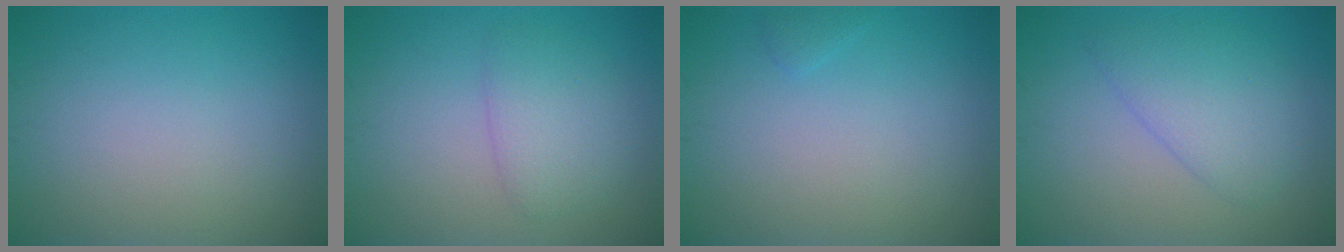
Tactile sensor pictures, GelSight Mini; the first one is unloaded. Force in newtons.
{"total": 2.9, "press": 2.9, "slide": 0.2}
{"total": 0.6, "press": 0.6, "slide": 0.1}
{"total": 3.6, "press": 3.6, "slide": 0.3}